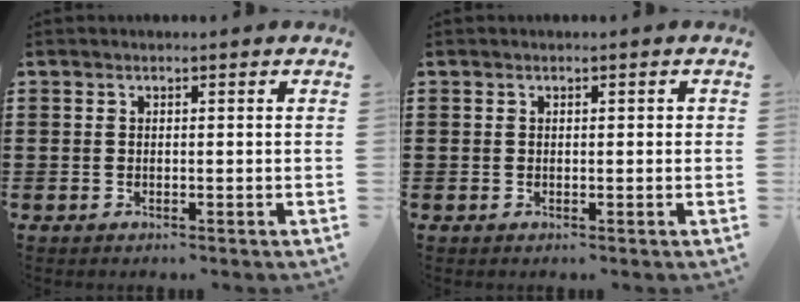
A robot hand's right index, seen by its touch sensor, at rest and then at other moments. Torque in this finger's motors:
{"motor_torque": [0.00, 0.04, 0.01, 0.00]}